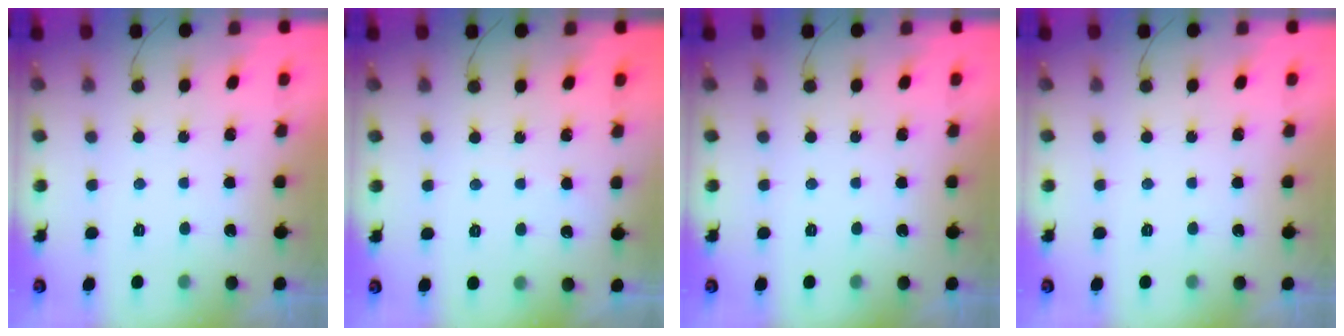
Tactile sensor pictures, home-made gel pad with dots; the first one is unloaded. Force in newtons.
{"total": 2.7, "press": 2.6, "slide": 0.4}
{"total": 0.0}
{"total": 0.0}